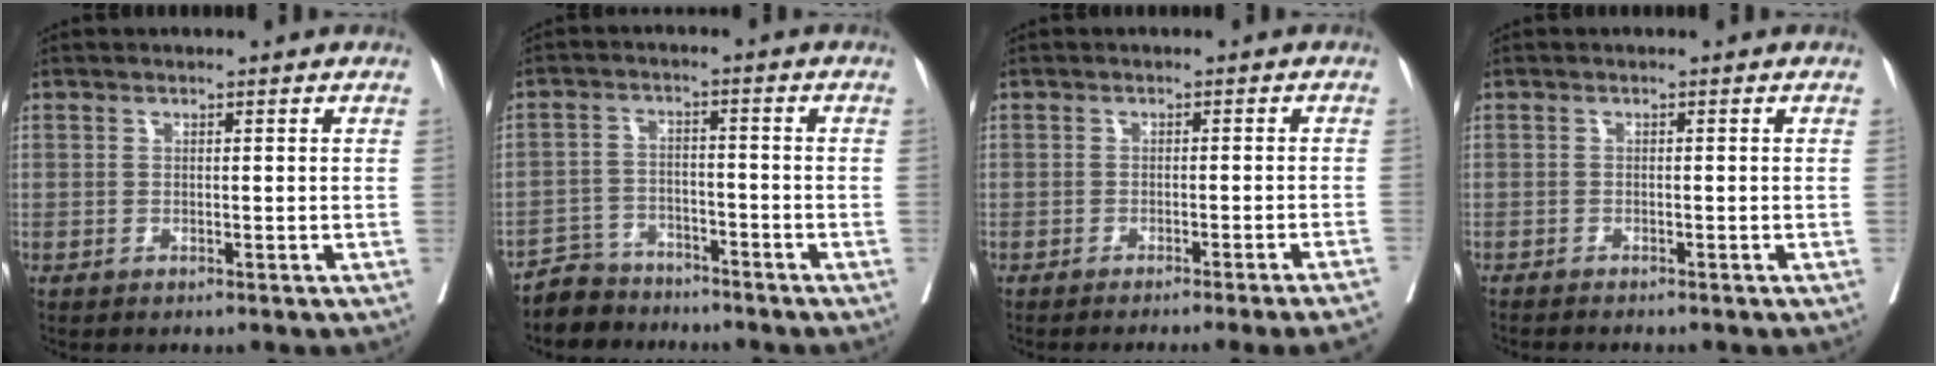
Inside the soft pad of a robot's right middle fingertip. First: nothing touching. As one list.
[{"total": 5.8, "force": [-5.2, 2.6, -0.4], "torque": [0.005, 0.002, -0.098]}, {"total": 9.8, "force": [-8.6, -1.9, 4.3], "torque": [-0.026, -0.026, -0.107]}, {"total": 2.0, "force": [-1.9, 0.0, 0.5], "torque": [-0.013, -0.007, -0.032]}]